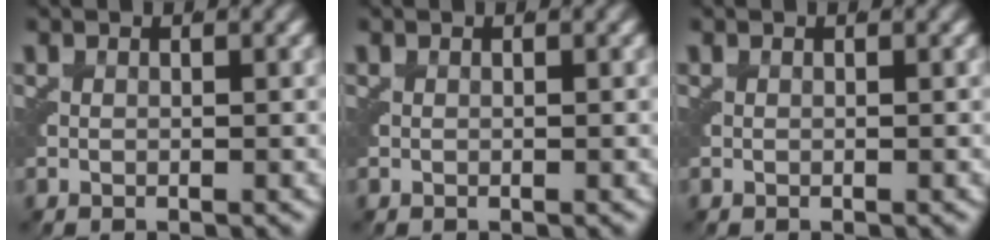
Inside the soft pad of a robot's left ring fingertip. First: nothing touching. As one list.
[{"total": 0.0}, {"total": 0.0}]